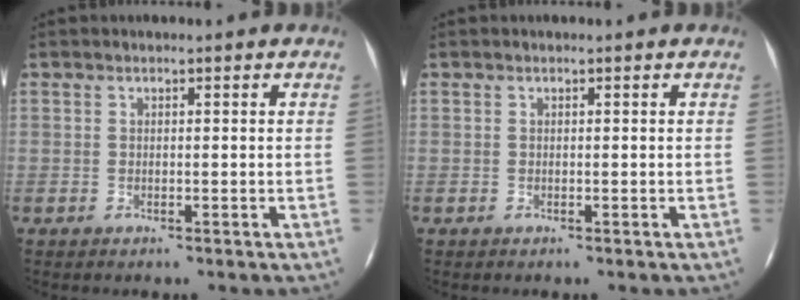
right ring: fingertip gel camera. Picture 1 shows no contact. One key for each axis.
{"total": 0.0}